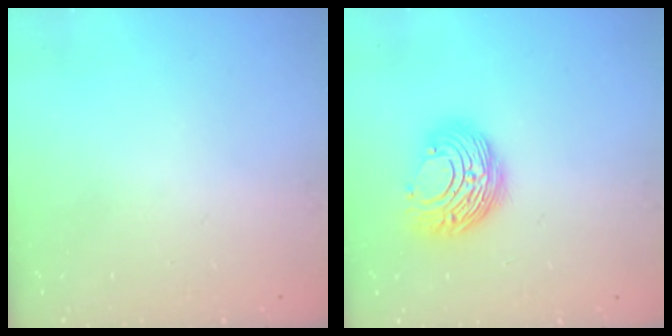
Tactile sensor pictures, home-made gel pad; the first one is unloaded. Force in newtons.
{"total": 10.4, "press": 10.4, "slide": 0.6}